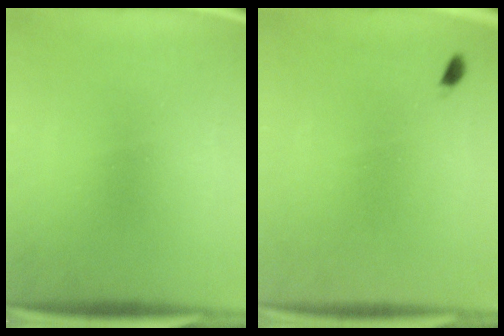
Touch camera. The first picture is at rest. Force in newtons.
{"total": 0.7}